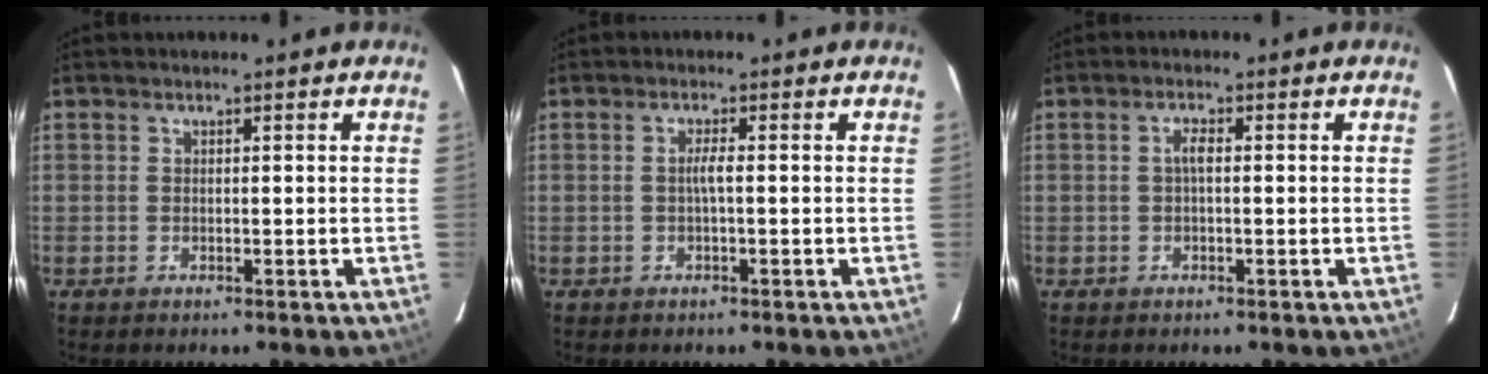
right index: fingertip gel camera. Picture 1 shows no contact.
{"total": 1.6, "force": [-0.3, -0.2, 1.6], "torque": [-0.028, 0.002, -0.007]}
{"total": 1.6, "force": [-0.1, 0.5, 1.6], "torque": [-0.031, 0.006, -0.003]}